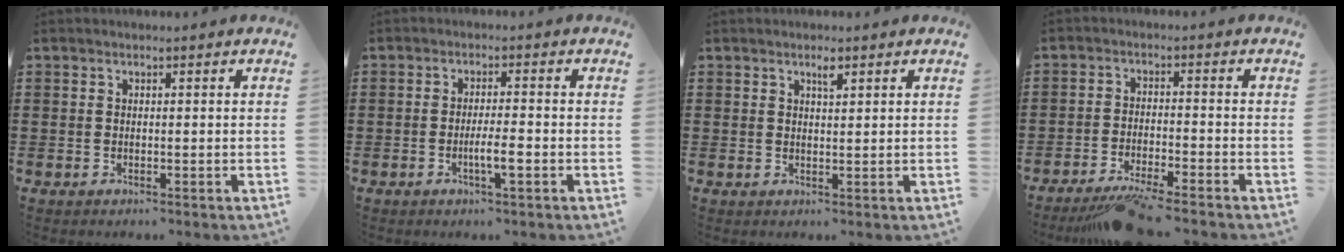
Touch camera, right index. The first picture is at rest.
{"total": 3.5, "force": [-1.4, 0.3, 3.2], "torque": [-0.055, -0.001, -0.025]}
{"total": 1.6, "force": [1.1, 0.4, 1.2], "torque": [-0.018, -0.001, 0.016]}
{"total": 4.9, "force": [-4.4, -0.2, 2.1], "torque": [-0.042, -0.011, -0.083]}